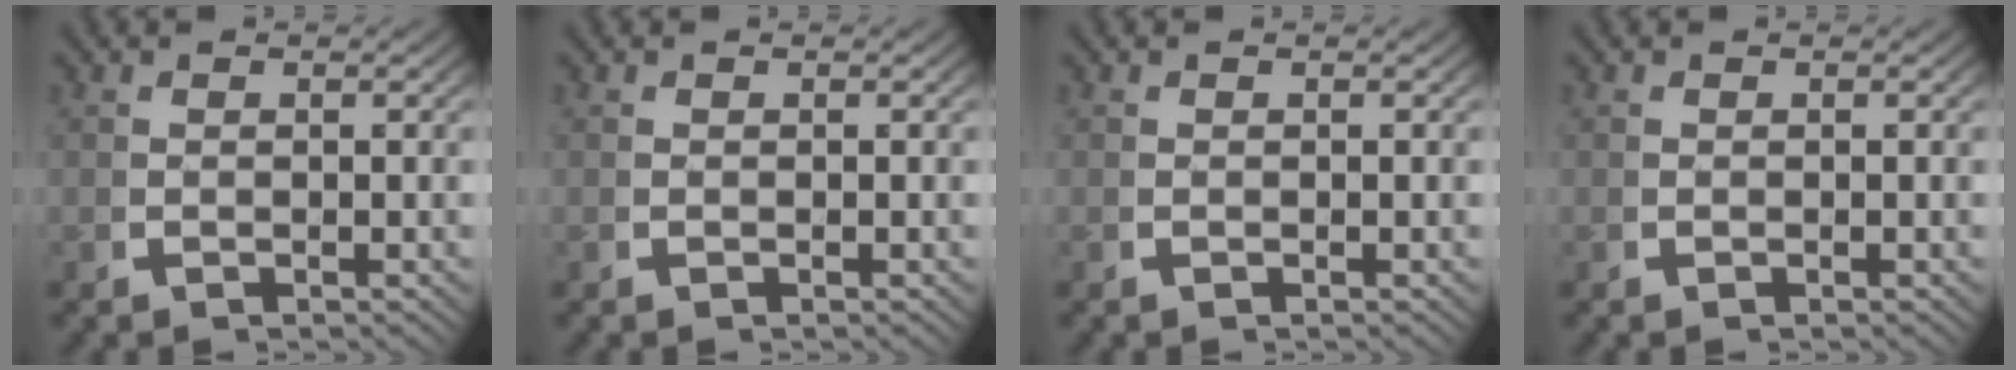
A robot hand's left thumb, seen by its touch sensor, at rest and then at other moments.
{"total": 0.0}
{"total": 0.0}
{"total": 0.0}